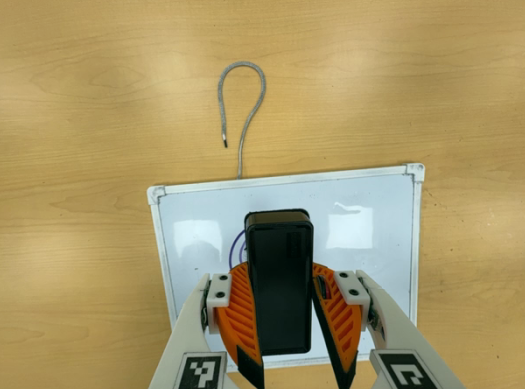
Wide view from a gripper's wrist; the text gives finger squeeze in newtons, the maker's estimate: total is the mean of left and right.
{"total": 9.7, "left": 9.9, "right": 9.5}